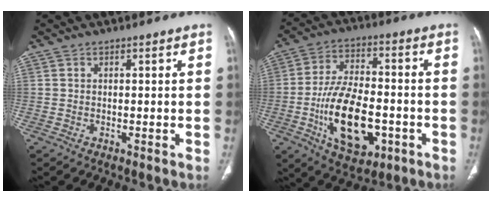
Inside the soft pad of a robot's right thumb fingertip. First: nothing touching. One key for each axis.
{"total": 17.3, "fx": -5.0, "fy": 9.2, "fz": 13.8, "tx": -0.228, "ty": 0.018, "tz": -0.077}